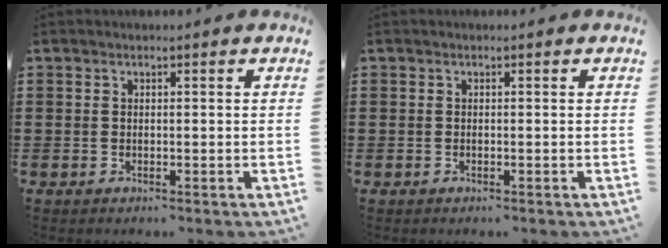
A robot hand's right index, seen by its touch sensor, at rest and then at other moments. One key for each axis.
{"total": 0.0}